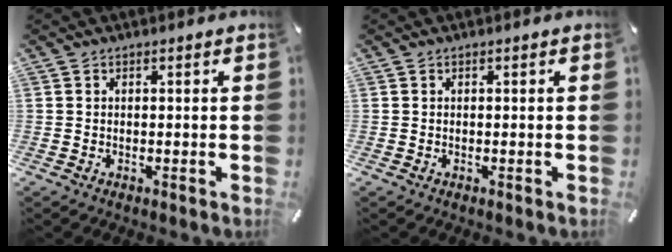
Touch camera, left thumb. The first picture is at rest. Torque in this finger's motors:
{"motor_torque": [0.00, 0.00, -0.01, 0.01, 0.00]}